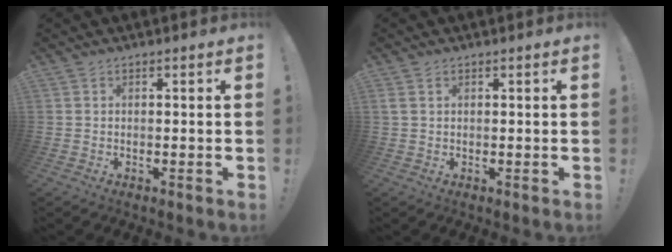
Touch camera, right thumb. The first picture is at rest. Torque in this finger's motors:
{"motor_torque": [0.02, 0.06, 0.03, 0.14, 0.00]}